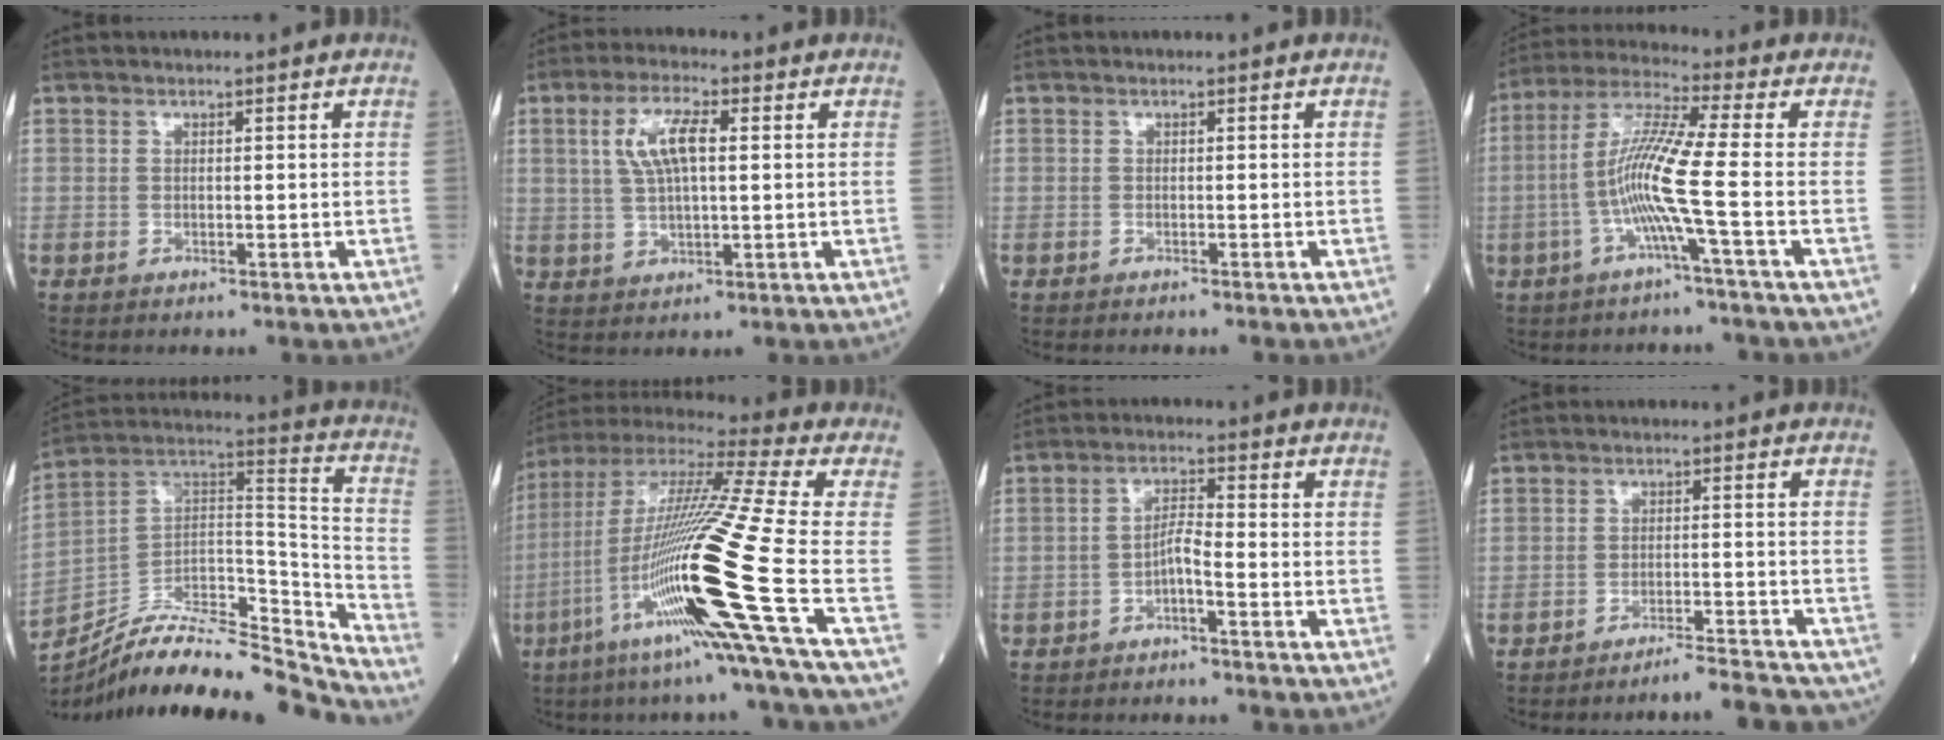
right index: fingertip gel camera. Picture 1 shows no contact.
{"total": 7.1, "force": [1.7, 1.9, 6.6], "torque": [-0.138, 0.011, 0.036]}
{"total": 1.1, "force": [-1.0, 0.1, 0.4], "torque": [-0.007, -0.001, -0.014]}
{"total": 9.4, "force": [-2.3, -1.3, 9.0], "torque": [-0.188, 0.009, -0.049]}
{"total": 22.0, "force": [-20.6, 3.5, 7.1], "torque": [-0.121, 0.044, -0.339]}
{"total": 26.1, "force": [-8.4, -2.3, 24.6], "torque": [-0.467, -0.030, -0.168]}
{"total": 2.9, "force": [-1.5, 0.3, 2.5], "torque": [-0.047, 0.006, -0.027]}
{"total": 7.2, "force": [-7.1, 0.1, 1.1], "torque": [-0.002, 0.007, -0.101]}